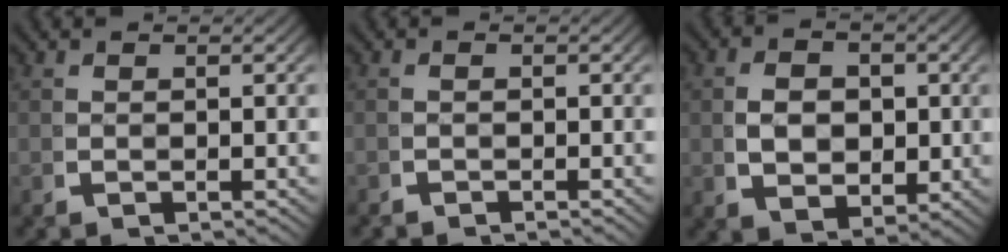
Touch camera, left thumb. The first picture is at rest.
{"total": 0.9, "force": [-0.9, 0.1, -0.1], "torque": [0.003, -0.008, -0.016]}
{"total": 5.6, "force": [0.2, 4.0, 3.9], "torque": [-0.067, -0.021, 0.018]}